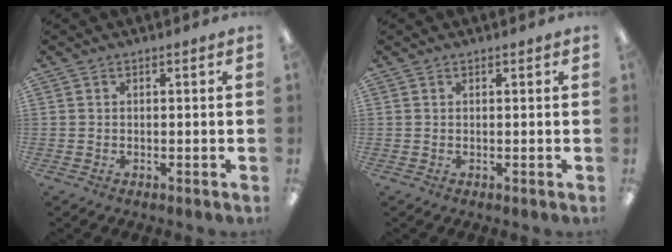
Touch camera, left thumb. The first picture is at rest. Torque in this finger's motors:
{"motor_torque": [-0.10, -0.20, -0.20, 0.10, 0.00]}